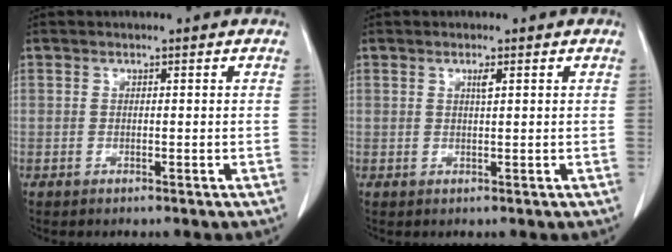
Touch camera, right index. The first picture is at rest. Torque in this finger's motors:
{"motor_torque": [0.02, 0.06, 0.00, 0.00]}